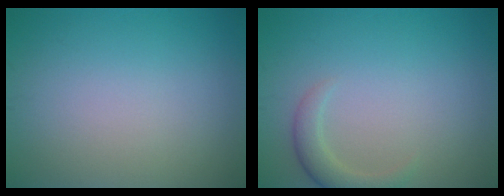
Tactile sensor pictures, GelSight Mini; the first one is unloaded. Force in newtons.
{"total": 2.2, "press": 2.2, "slide": 0.2}